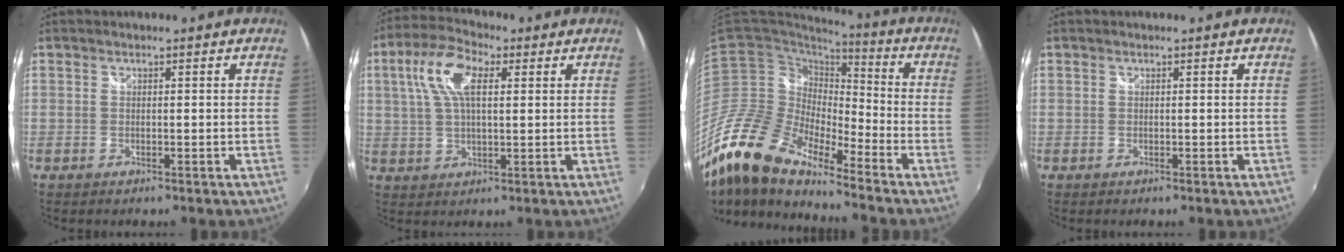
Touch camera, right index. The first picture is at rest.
{"total": 10.0, "force": [3.1, 4.5, 8.4], "torque": [-0.170, 0.024, 0.055]}
{"total": 18.1, "force": [-14.5, 4.9, 9.5], "torque": [-0.167, -0.026, -0.293]}
{"total": 0.0}